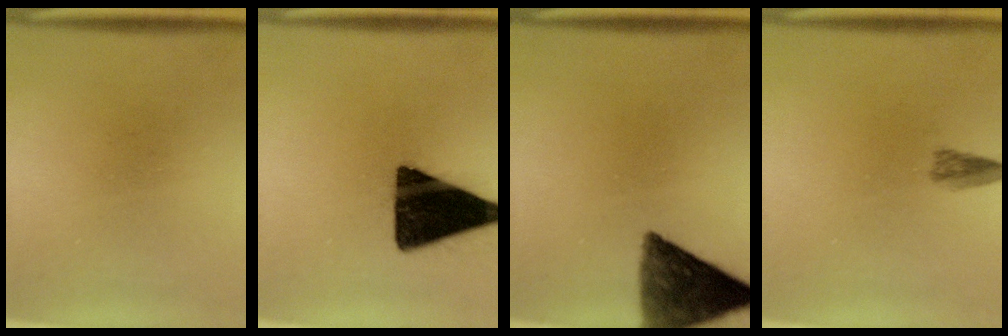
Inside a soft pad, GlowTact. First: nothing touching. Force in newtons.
{"total": 18.1}
{"total": 10.7}
{"total": 2.0}